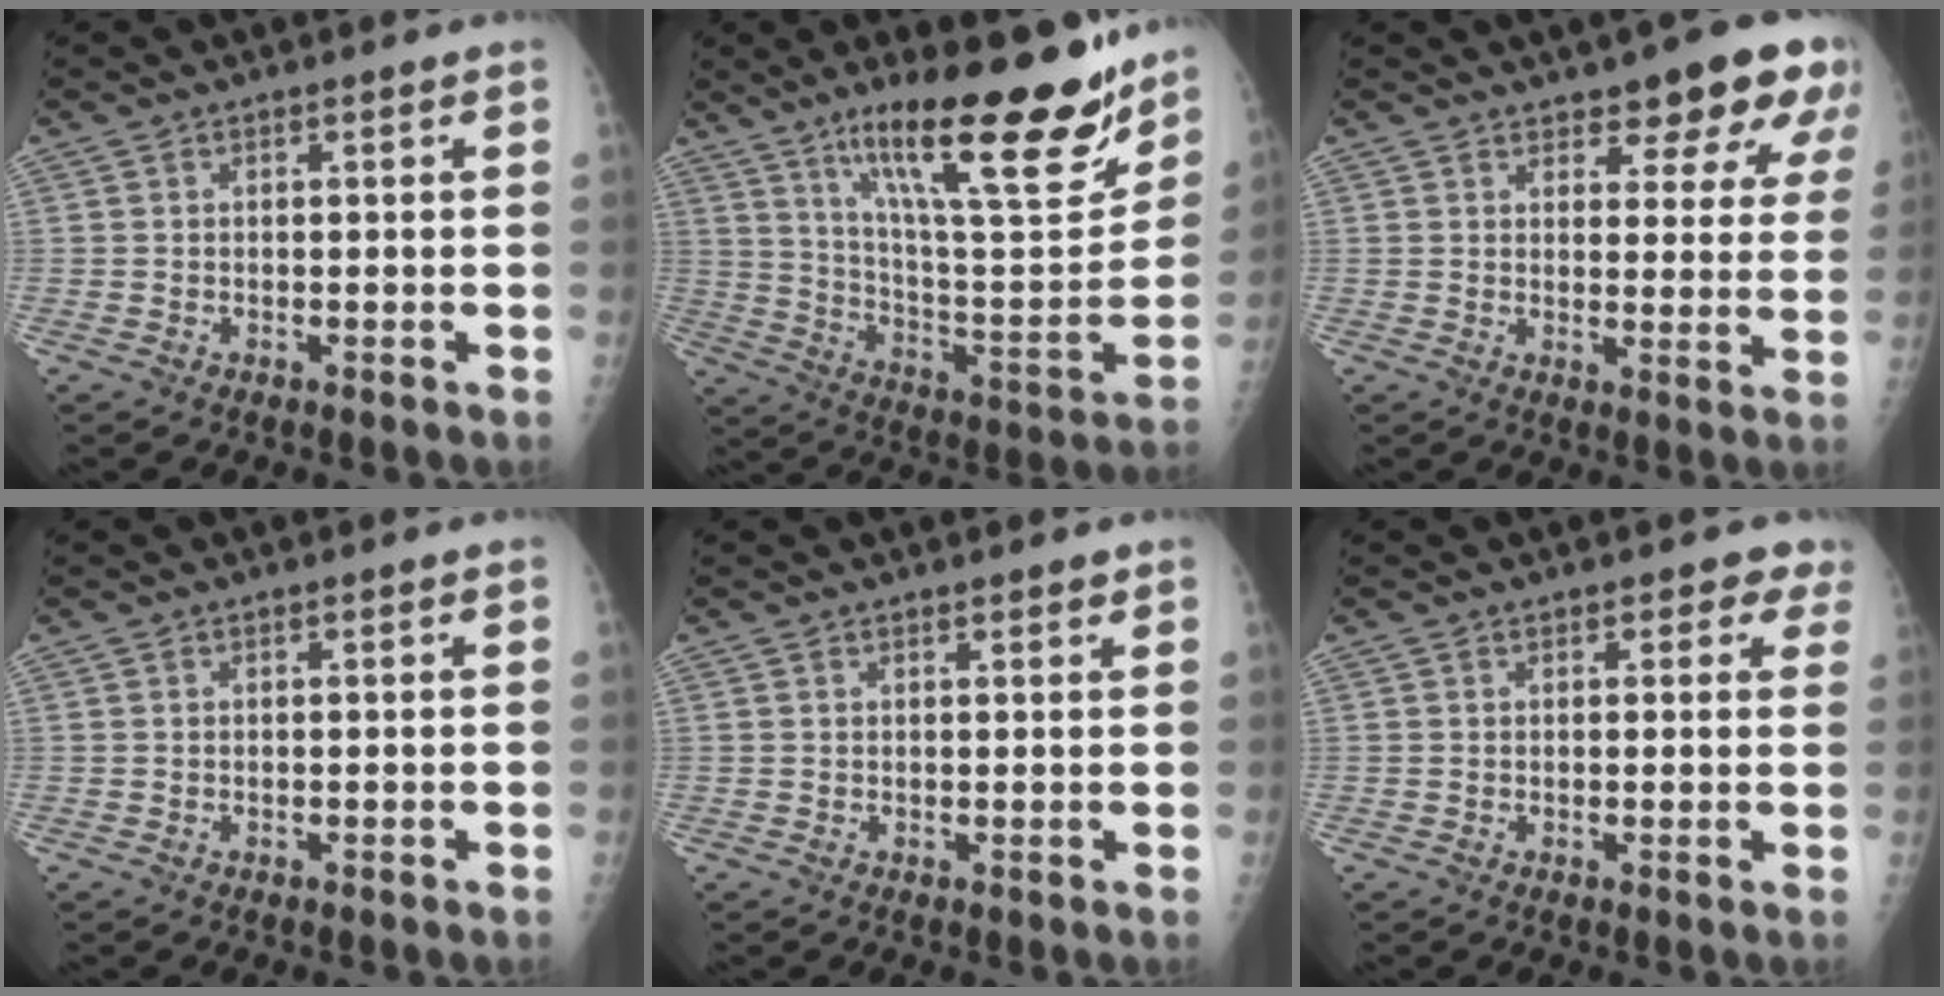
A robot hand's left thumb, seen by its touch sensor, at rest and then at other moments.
{"total": 25.7, "force": [16.8, 5.9, 18.5], "torque": [-0.256, -0.081, 0.275]}
{"total": 10.8, "force": [7.3, 4.2, 6.7], "torque": [-0.043, -0.038, 0.086]}
{"total": 0.0}
{"total": 1.2, "force": [1.0, 0.4, 0.6], "torque": [-0.005, -0.005, 0.012]}
{"total": 3.1, "force": [2.2, 1.9, 1.2], "torque": [0.022, -0.006, 0.016]}